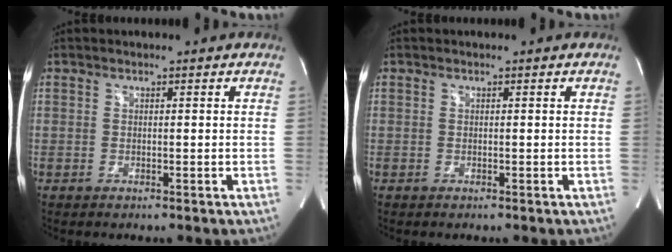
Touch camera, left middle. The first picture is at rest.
{"total": 0.0}